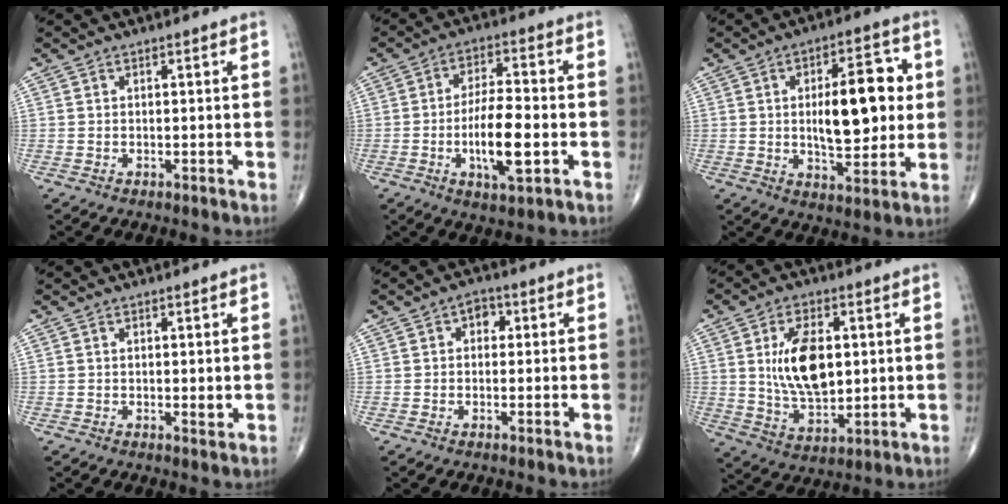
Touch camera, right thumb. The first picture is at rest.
{"total": 11.4, "force": [-2.7, 3.7, 10.4], "torque": [-0.182, 0.009, -0.046]}
{"total": 15.5, "force": [1.6, 6.7, 13.8], "torque": [-0.174, -0.002, 0.026]}
{"total": 1.3, "force": [0.1, 0.4, 1.3], "torque": [-0.019, -0.005, 0.002]}
{"total": 3.1, "force": [0.6, 2.2, 2.0], "torque": [-0.012, 0.010, 0.001]}
{"total": 13.4, "force": [2.1, 7.4, 11.0], "torque": [-0.176, -0.013, 0.045]}